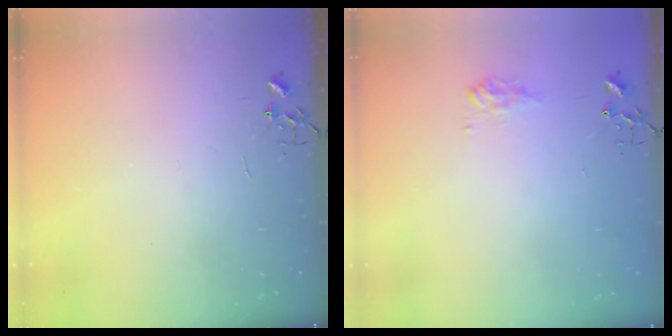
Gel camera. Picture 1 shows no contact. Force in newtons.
{"total": 8.0, "press": 8.0, "slide": 0.4}